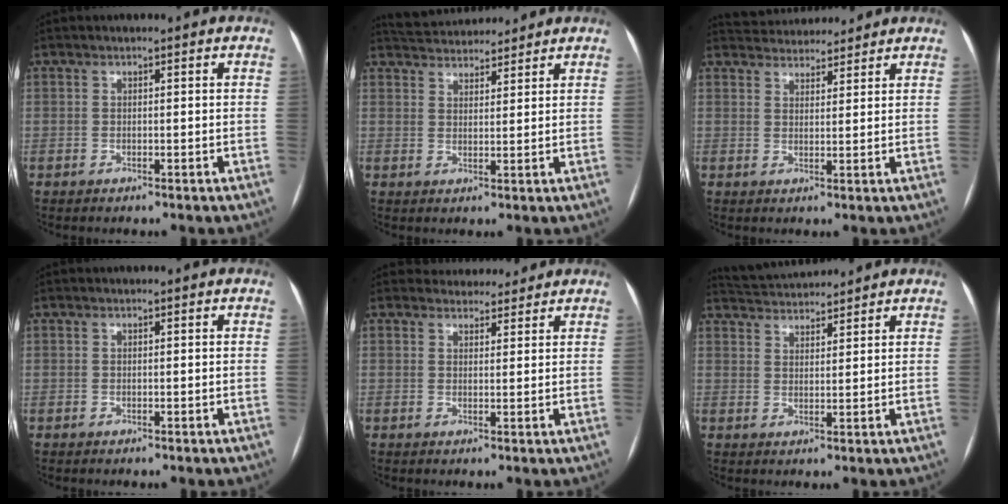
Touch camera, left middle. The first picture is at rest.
{"total": 8.2, "force": [7.9, 1.7, 1.8], "torque": [-0.036, 0.024, 0.122]}
{"total": 7.9, "force": [7.5, 1.9, 1.4], "torque": [-0.021, 0.022, 0.111]}
{"total": 0.0}
{"total": 4.8, "force": [4.5, 1.6, 0.1], "torque": [0.005, 0.009, 0.057]}
{"total": 6.9, "force": [6.8, 0.5, 1.1], "torque": [-0.031, 0.027, 0.113]}